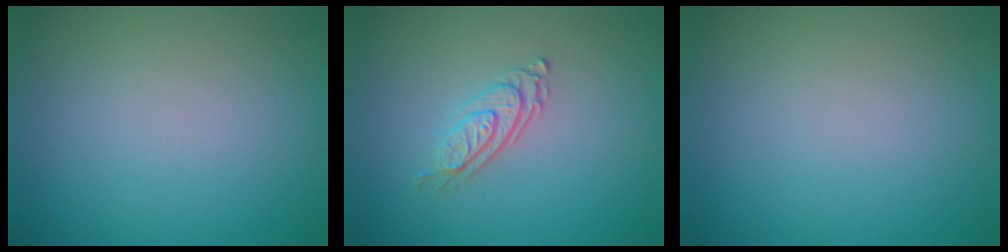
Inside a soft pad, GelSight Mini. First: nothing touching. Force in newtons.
{"total": 2.8, "press": 2.0, "slide": 2.0}
{"total": 0.0}